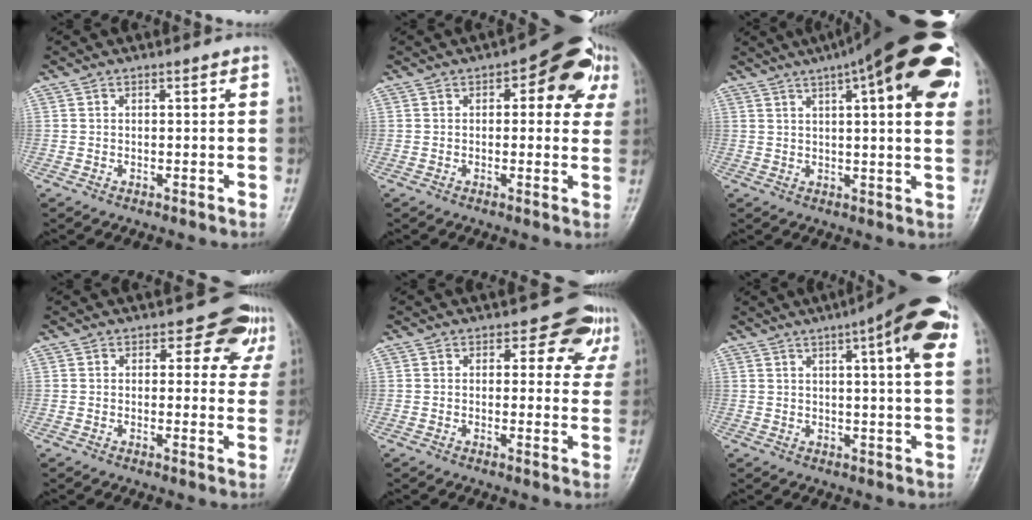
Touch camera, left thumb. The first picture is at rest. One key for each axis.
{"total": 11.2, "fx": 4.1, "fy": 5.8, "fz": 8.7, "tx": -0.056, "ty": 0.007, "tz": 0.041}
{"total": 24.9, "fx": 11.0, "fy": 6.4, "fz": 21.3, "tx": -0.262, "ty": 0.018, "tz": 0.147}
{"total": 6.9, "fx": 4.4, "fy": 4.4, "fz": 3.0, "tx": 0.002, "ty": -0.021, "tz": 0.033}
{"total": 7.0, "fx": 4.8, "fy": 4.4, "fz": 2.7, "tx": 0.007, "ty": -0.023, "tz": 0.036}
{"total": 14.1, "fx": 6.1, "fy": 2.8, "fz": 12.4, "tx": -0.149, "ty": -0.002, "tz": 0.073}